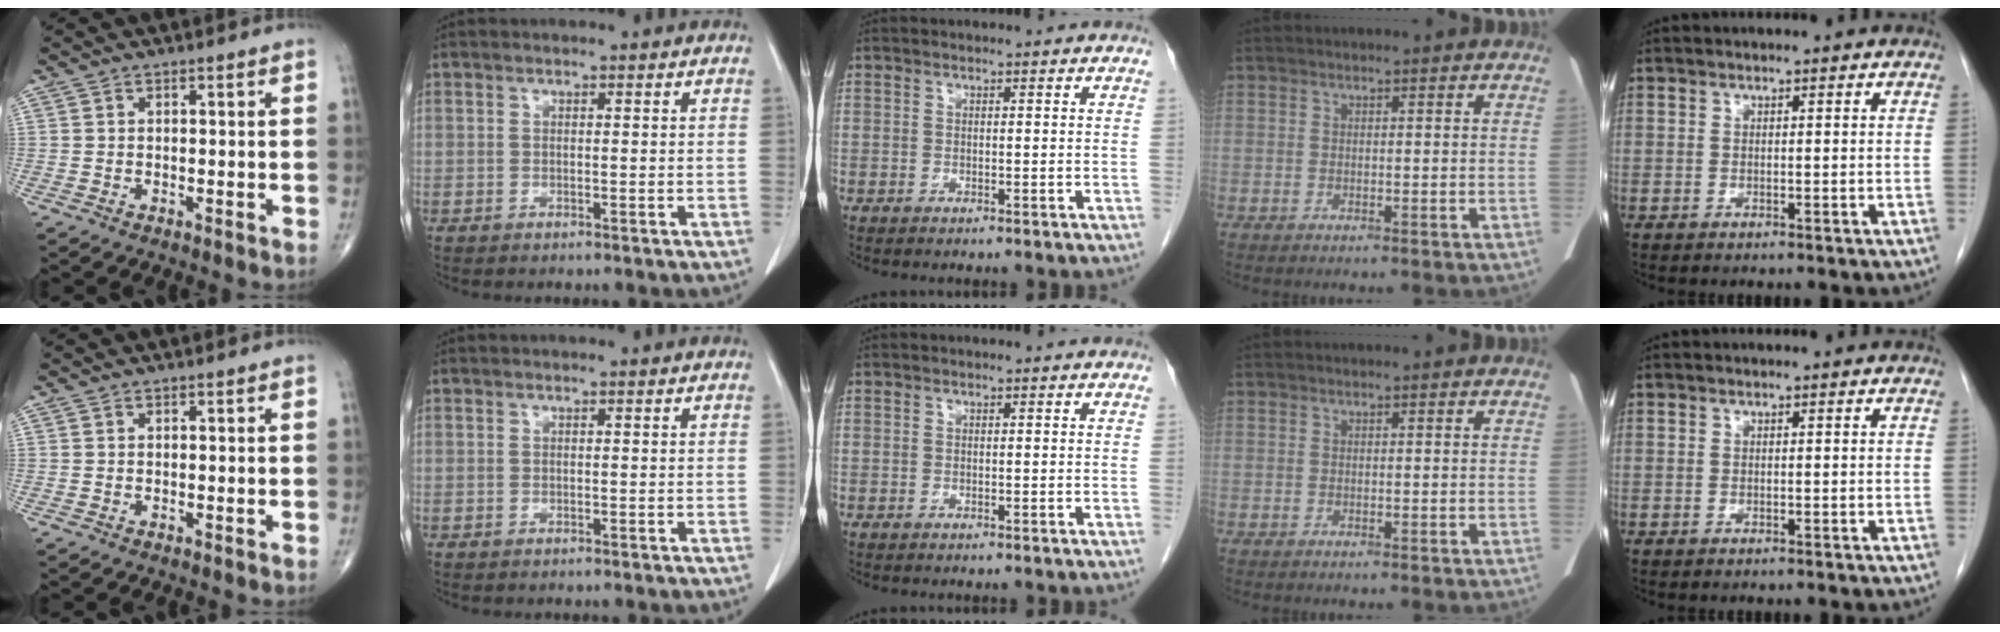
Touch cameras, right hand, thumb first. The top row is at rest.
{}